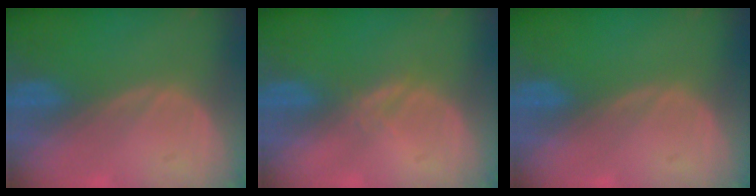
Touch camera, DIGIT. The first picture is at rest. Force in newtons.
{"total": 1.3, "press": 1.3, "slide": 0.1}
{"total": 0.0}